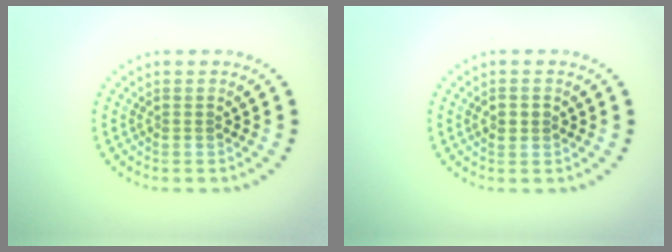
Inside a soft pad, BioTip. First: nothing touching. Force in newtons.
{"total": 1.7, "press": 1.7, "slide": 0.1}